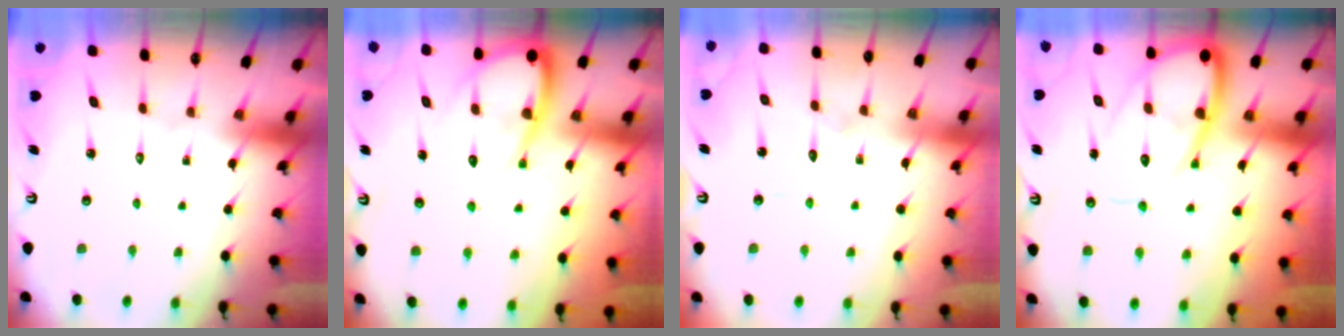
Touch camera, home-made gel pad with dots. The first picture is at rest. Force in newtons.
{"total": 8.5, "press": 8.5, "slide": 0.9}
{"total": 5.2, "press": 5.1, "slide": 0.5}
{"total": 14.8, "press": 14.7, "slide": 1.5}